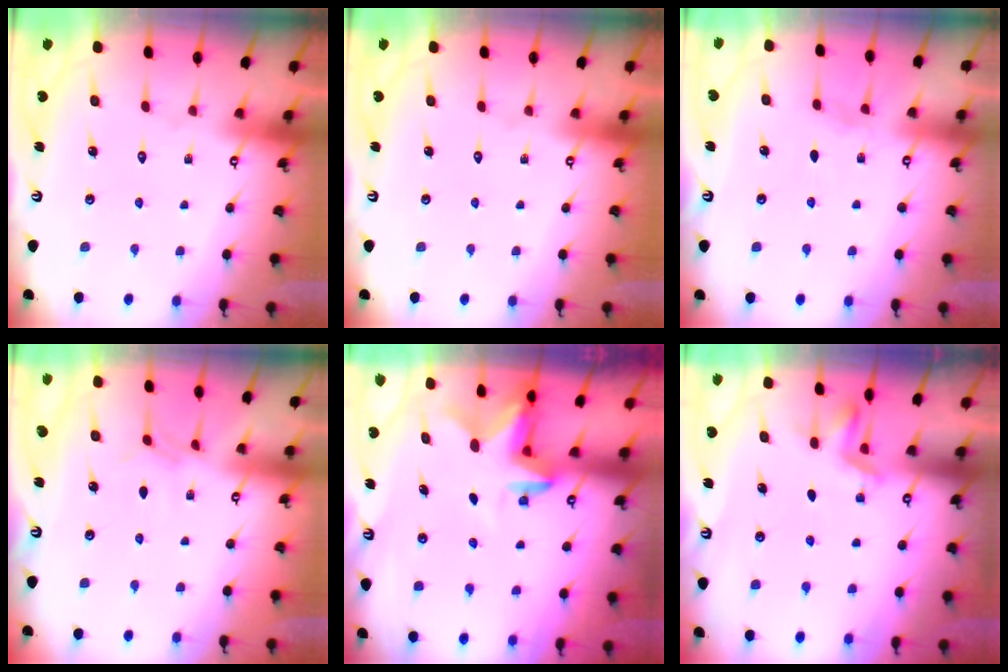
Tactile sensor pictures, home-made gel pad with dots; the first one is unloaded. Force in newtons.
{"total": 0.0}
{"total": 2.2, "press": 2.2, "slide": 0.3}
{"total": 3.8, "press": 3.7, "slide": 0.5}
{"total": 2.8, "press": 2.7, "slide": 0.5}
{"total": 2.7, "press": 2.4, "slide": 1.2}